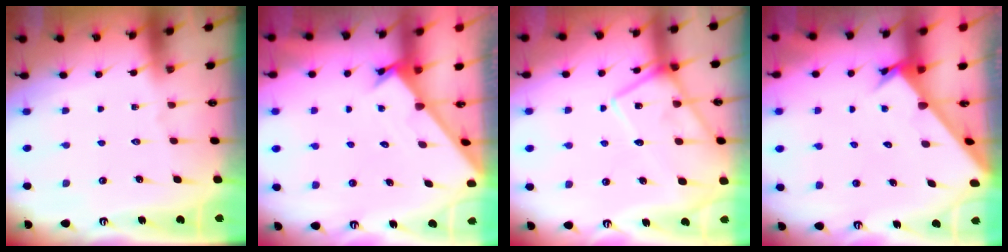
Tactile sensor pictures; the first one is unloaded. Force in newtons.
{"total": 1.7, "press": 1.7, "slide": 0.1}
{"total": 12.9, "press": 12.9, "slide": 1.0}
{"total": 2.6, "press": 2.6, "slide": 0.3}